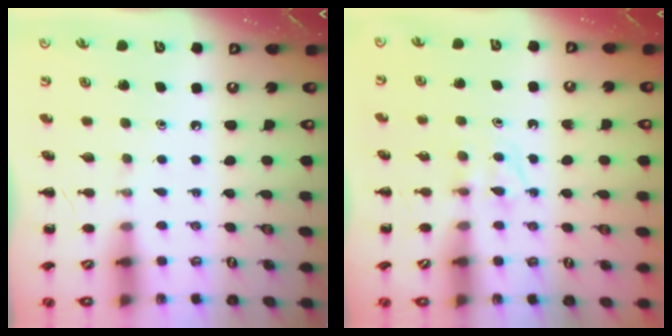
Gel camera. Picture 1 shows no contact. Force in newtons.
{"total": 4.1, "press": 3.8, "slide": 1.5}